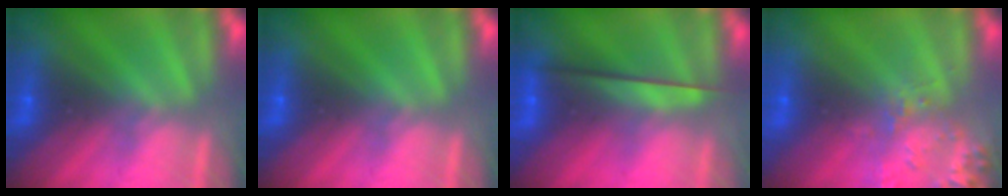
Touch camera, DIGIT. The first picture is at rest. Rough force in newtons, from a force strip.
{"total": 0.0}
{"total": 2.4}
{"total": 2.7}